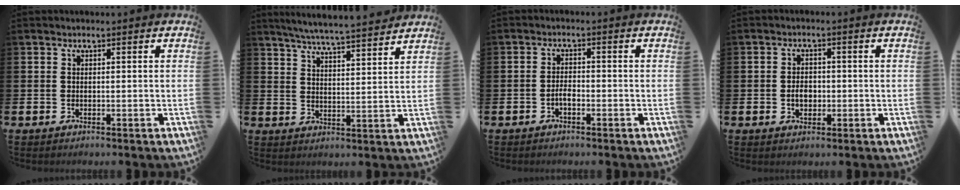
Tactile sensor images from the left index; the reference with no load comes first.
{"total": 6.1, "force": [5.9, -0.4, 1.4], "torque": [-0.049, -0.040, 0.104]}
{"total": 1.8, "force": [-0.8, 0.8, 1.3], "torque": [-0.022, 0.001, -0.017]}
{"total": 2.7, "force": [-0.4, 2.0, 1.8], "torque": [-0.015, -0.003, -0.015]}